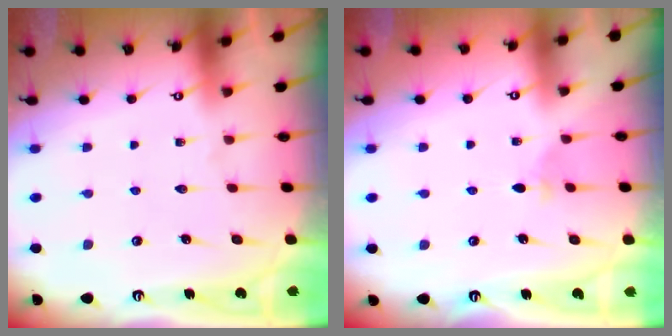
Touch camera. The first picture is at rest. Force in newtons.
{"total": 2.7, "press": 2.6, "slide": 0.7}